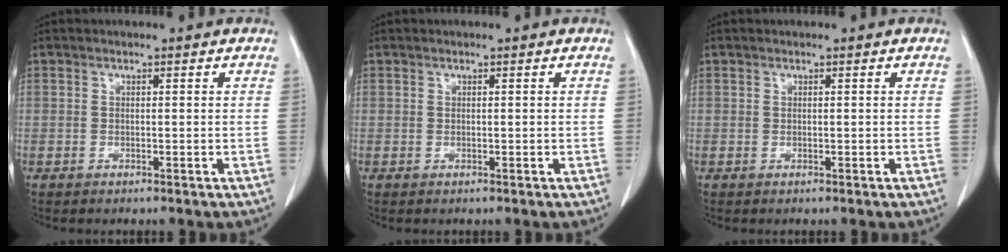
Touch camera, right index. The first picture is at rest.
{"total": 0.0}
{"total": 0.0}